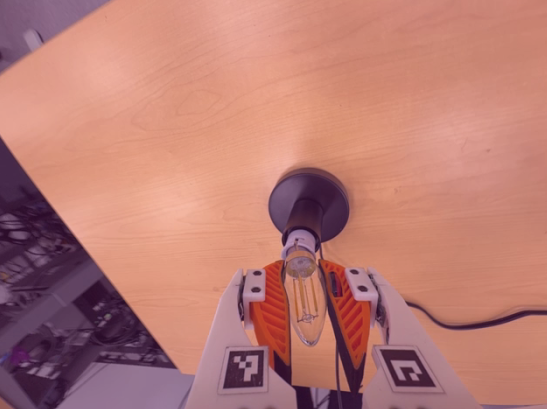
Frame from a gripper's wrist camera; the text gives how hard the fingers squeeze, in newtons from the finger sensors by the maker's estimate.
{"total": 19.1, "left": 19.4, "right": 18.8}